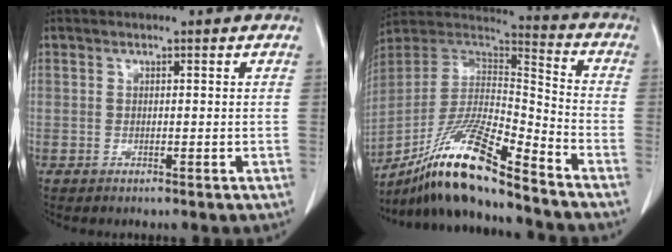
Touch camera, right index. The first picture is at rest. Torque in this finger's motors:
{"motor_torque": [0.66, -0.58, 0.38, 0.20]}